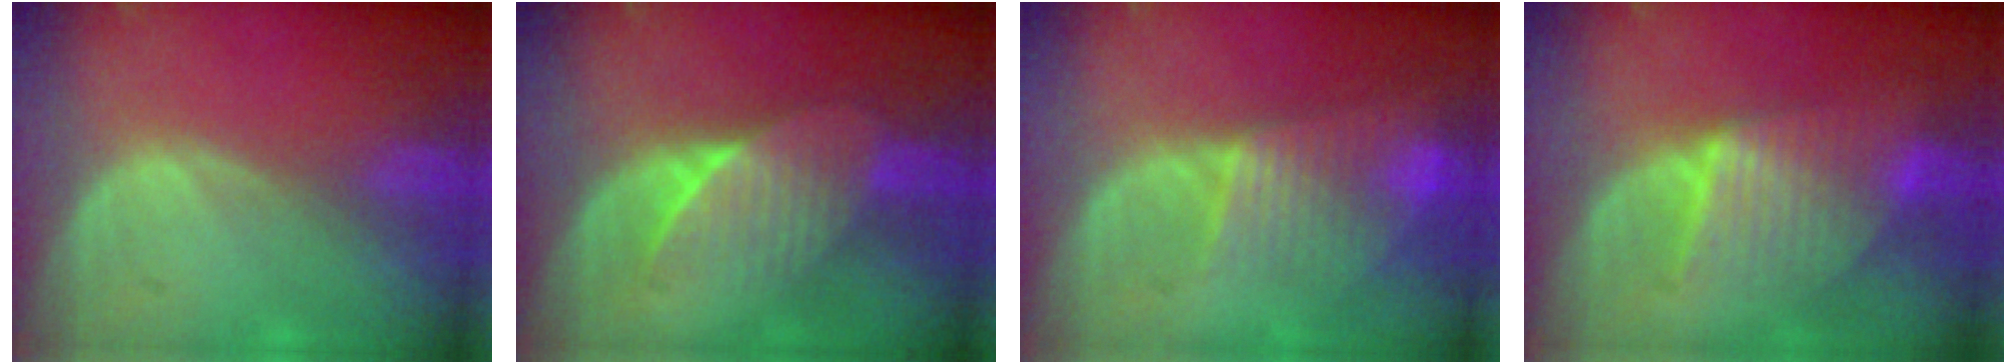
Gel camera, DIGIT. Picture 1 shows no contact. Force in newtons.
{"total": 6.8, "press": 6.4, "slide": 2.3}
{"total": 8.0, "press": 6.9, "slide": 4.1}
{"total": 7.4, "press": 7.4, "slide": 0.2}